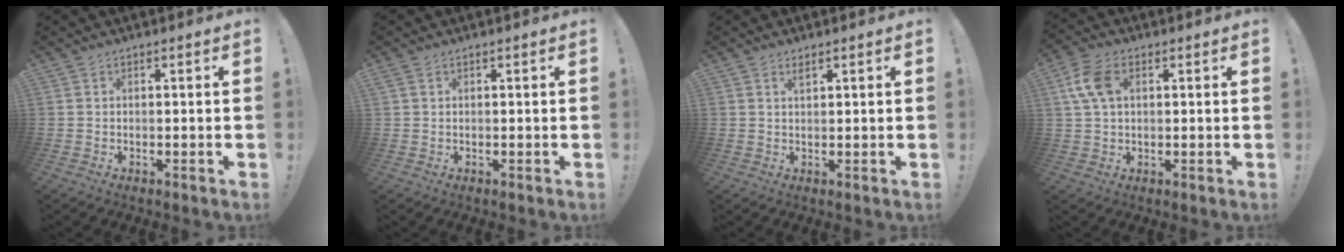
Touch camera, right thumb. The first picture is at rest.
{"total": 0.9, "force": [0.6, 0.4, 0.6], "torque": [-0.020, 0.005, 0.013]}
{"total": 1.6, "force": [1.2, 0.3, 1.0], "torque": [-0.007, -0.009, 0.019]}
{"total": 9.0, "force": [2.3, 5.8, 6.6], "torque": [-0.141, 0.009, 0.046]}